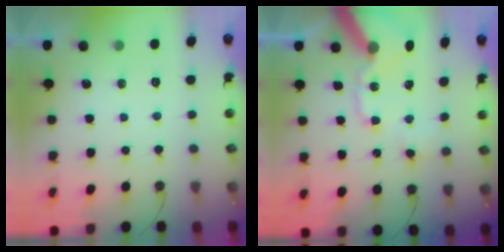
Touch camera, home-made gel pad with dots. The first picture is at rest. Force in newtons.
{"total": 13.6, "press": 13.4, "slide": 2.0}